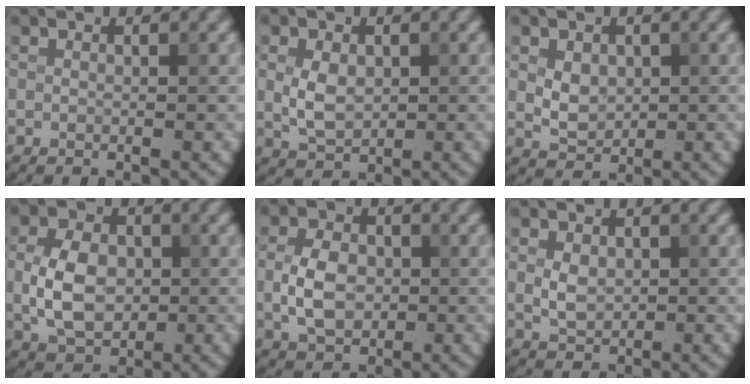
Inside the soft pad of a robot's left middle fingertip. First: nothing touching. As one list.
[{"total": 3.1, "force": [0.2, 2.2, 2.2], "torque": [-0.047, -0.001, 0.005]}, {"total": 2.5, "force": [0.4, 1.9, 1.6], "torque": [-0.029, -0.003, 0.008]}, {"total": 5.7, "force": [-0.4, 4.0, 4.0], "torque": [-0.082, 0.001, -0.008]}, {"total": 4.5, "force": [-0.4, 3.2, 3.1], "torque": [-0.061, 0.001, -0.011]}, {"total": 2.3, "force": [0.2, 1.7, 1.5], "torque": [-0.028, -0.001, 0.006]}]